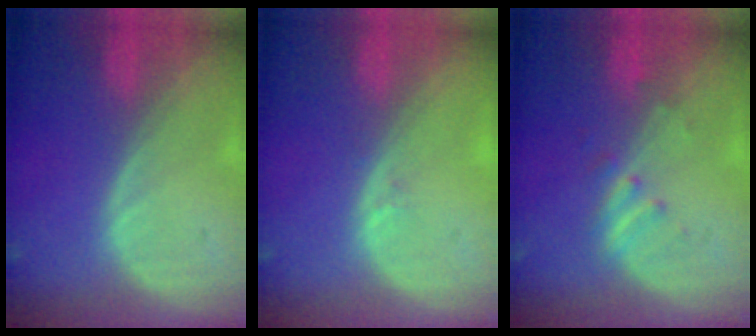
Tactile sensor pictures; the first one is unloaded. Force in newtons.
{"total": 0.6, "press": 0.5, "slide": 0.4}
{"total": 2.3, "press": 2.3, "slide": 0.3}